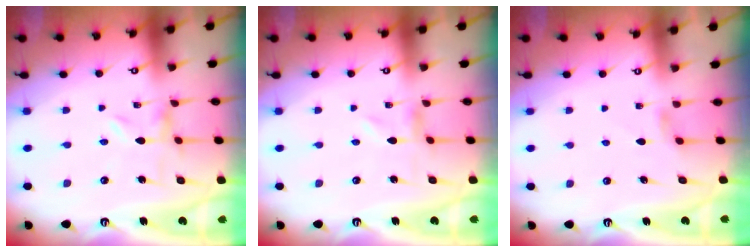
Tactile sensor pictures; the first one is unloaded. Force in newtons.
{"total": 0.0}
{"total": 2.2, "press": 2.1, "slide": 0.5}